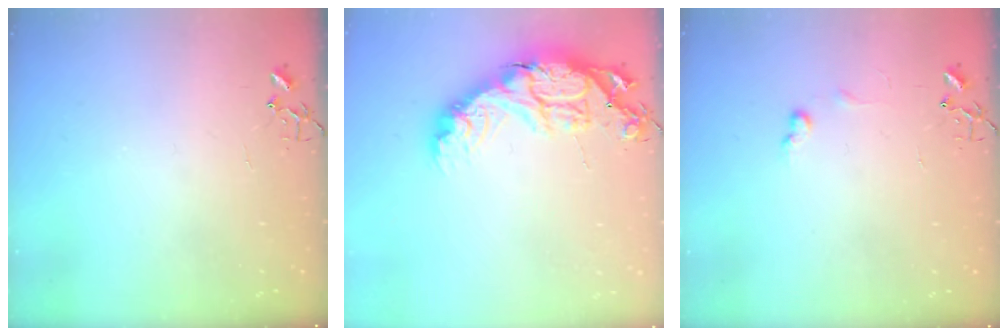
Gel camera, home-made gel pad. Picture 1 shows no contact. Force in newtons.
{"total": 20.3, "press": 20.3, "slide": 1.3}
{"total": 5.7, "press": 5.7, "slide": 0.7}